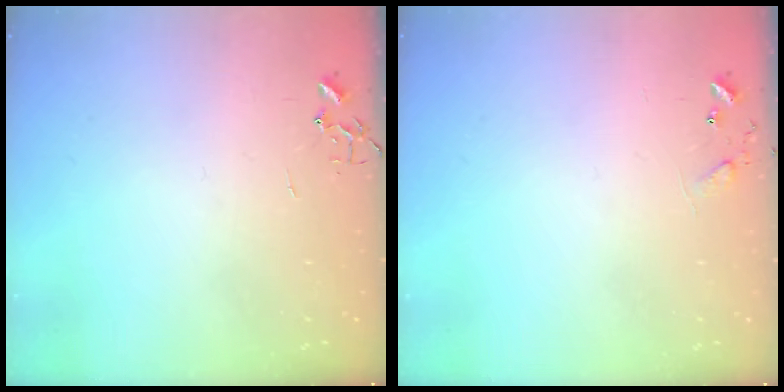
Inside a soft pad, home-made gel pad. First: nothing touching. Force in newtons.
{"total": 8.0, "press": 8.0, "slide": 0.4}